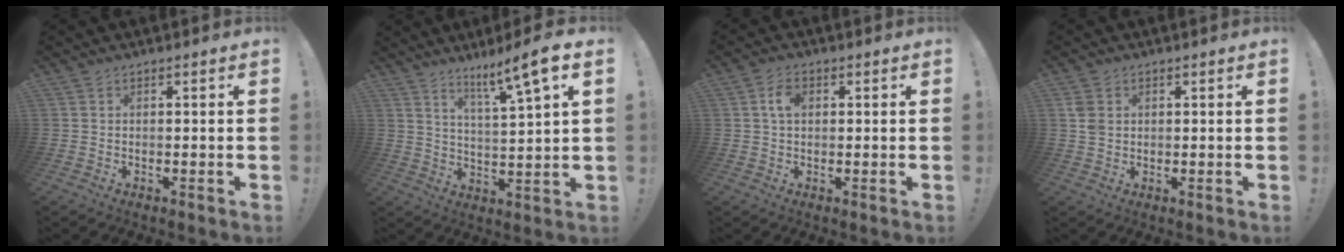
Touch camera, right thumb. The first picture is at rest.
{"total": 10.4, "force": [6.5, 0.0, 8.1], "torque": [-0.123, -0.042, 0.095]}
{"total": 4.5, "force": [1.1, 2.8, 3.4], "torque": [-0.055, 0.004, 0.016]}
{"total": 3.7, "force": [1.1, 2.9, 2.0], "torque": [-0.027, 0.001, 0.023]}